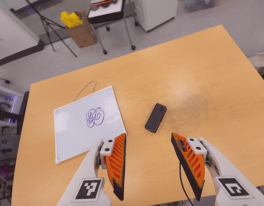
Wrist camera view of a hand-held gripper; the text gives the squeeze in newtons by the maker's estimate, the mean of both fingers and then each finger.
{"total": 0.0}